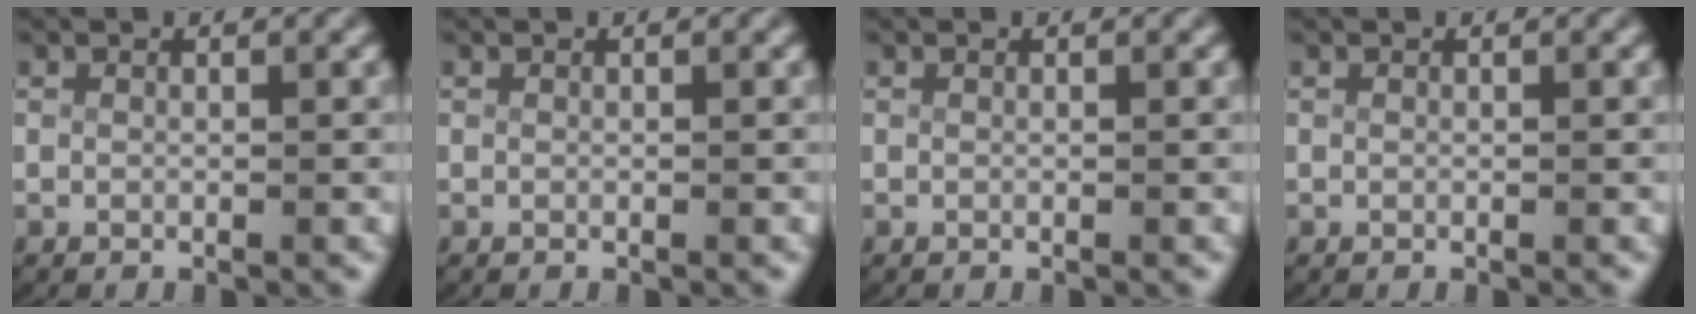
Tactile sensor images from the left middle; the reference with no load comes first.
{"total": 0.0}
{"total": 0.0}
{"total": 0.0}